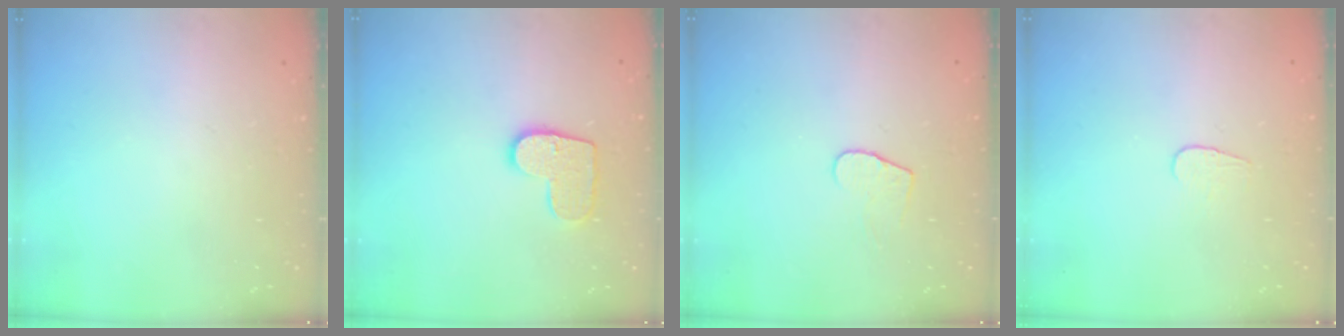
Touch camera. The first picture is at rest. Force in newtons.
{"total": 10.0, "press": 10.0, "slide": 0.5}
{"total": 5.0, "press": 5.0, "slide": 0.4}
{"total": 3.8, "press": 3.8, "slide": 0.4}